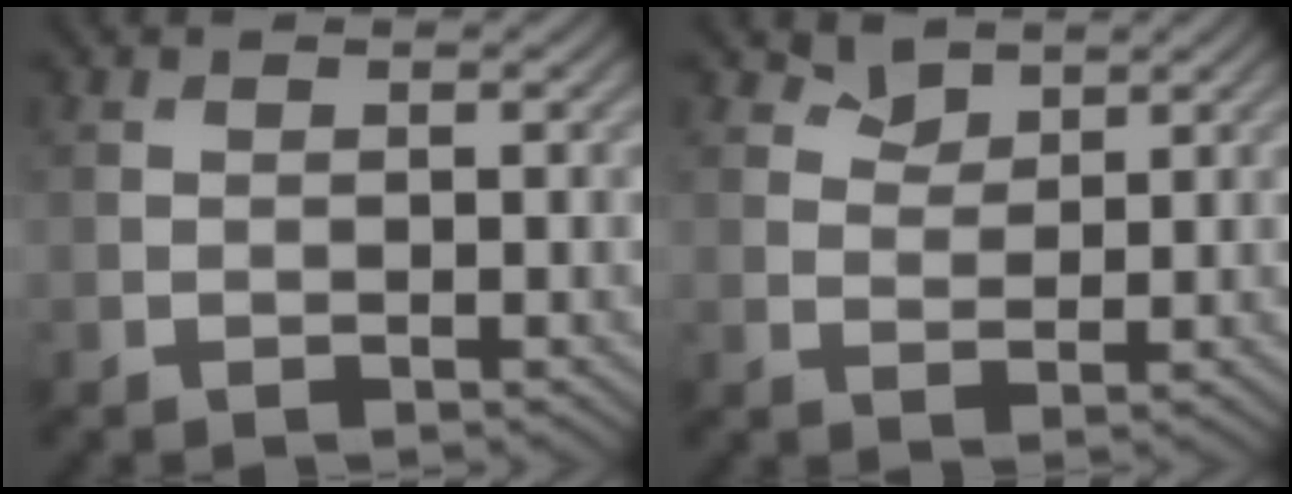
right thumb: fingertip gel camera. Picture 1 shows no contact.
{"total": 2.2, "force": [1.8, 1.1, 0.6], "torque": [-0.011, -0.005, 0.037]}